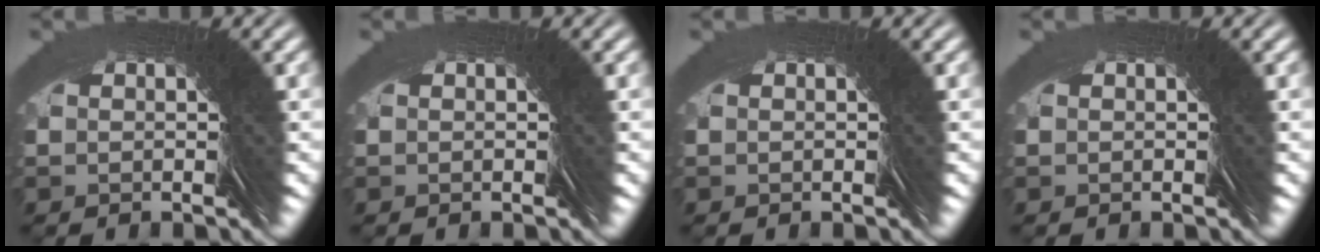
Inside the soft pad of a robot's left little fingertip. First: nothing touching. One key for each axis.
{"total": 0.0}
{"total": 0.0}
{"total": 0.0}